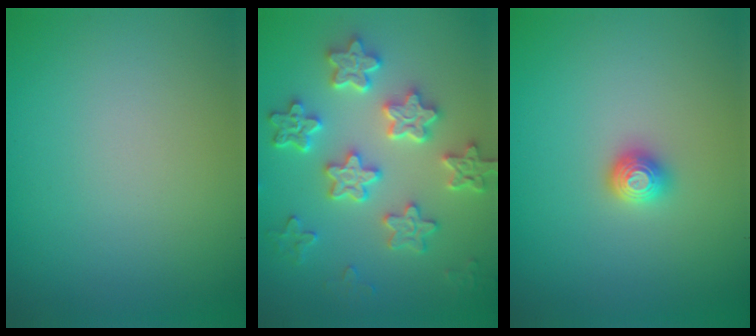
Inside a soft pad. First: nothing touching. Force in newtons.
{"total": 5.4, "press": 5.0, "slide": 2.2}
{"total": 1.4, "press": 1.2, "slide": 0.6}